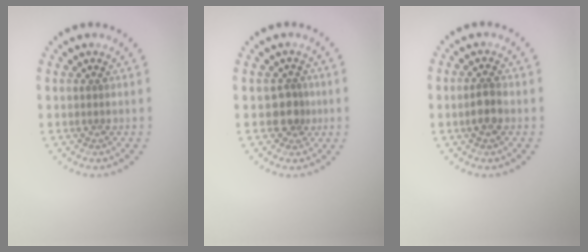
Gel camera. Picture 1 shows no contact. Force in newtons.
{"total": 2.1, "press": 1.6, "slide": 1.3}
{"total": 2.1, "press": 2.0, "slide": 0.6}